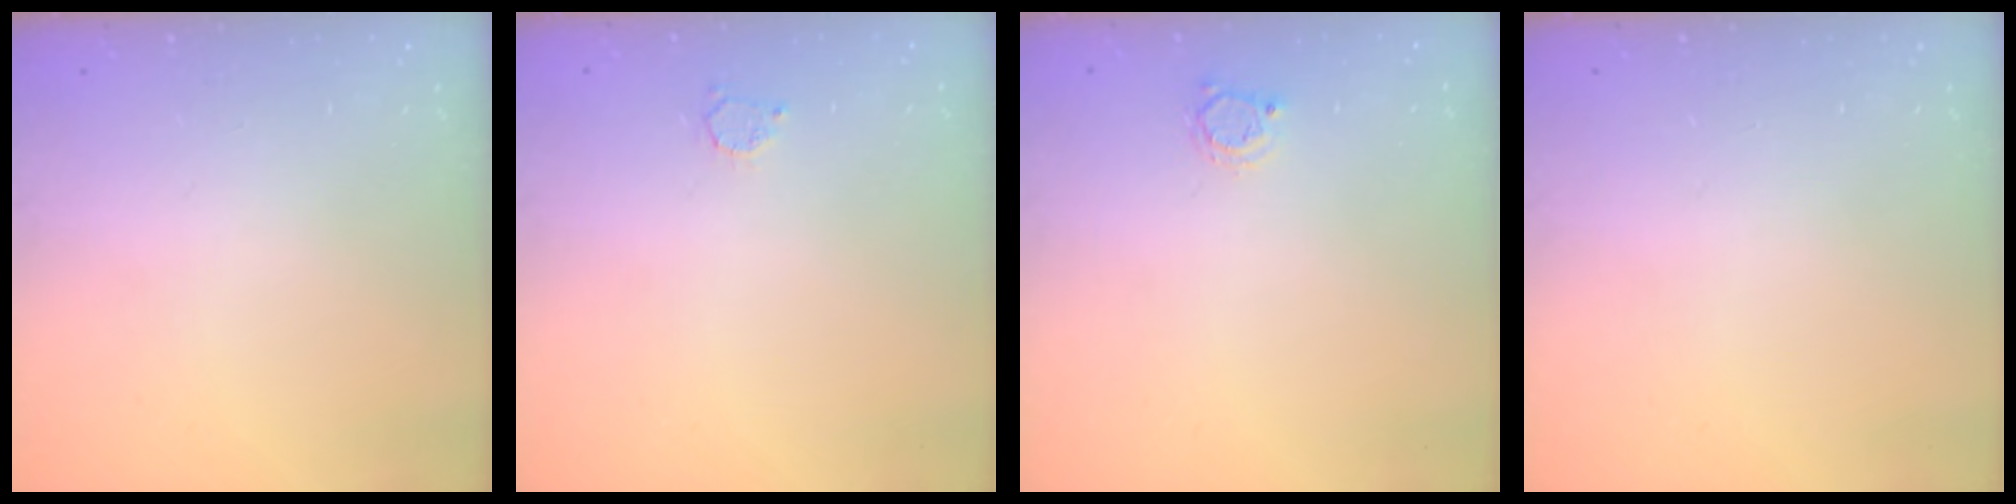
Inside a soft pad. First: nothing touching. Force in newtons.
{"total": 2.4, "press": 2.4, "slide": 0.4}
{"total": 2.6, "press": 2.6, "slide": 0.4}
{"total": 0.0}